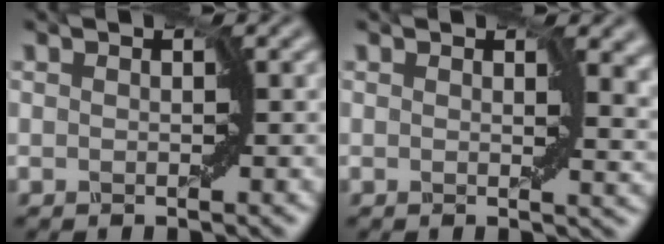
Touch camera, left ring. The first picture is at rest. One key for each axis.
{"total": 4.4, "fx": 1.1, "fy": 2.8, "fz": 3.2, "tx": -0.027, "ty": -0.001, "tz": 0.010}